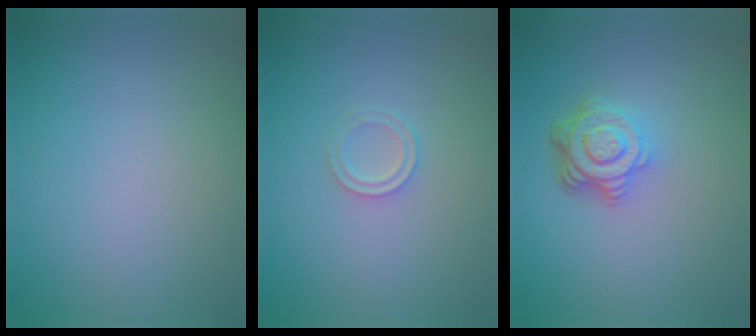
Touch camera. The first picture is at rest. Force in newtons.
{"total": 1.4, "press": 1.4, "slide": 0.3}
{"total": 4.7, "press": 3.4, "slide": 3.3}